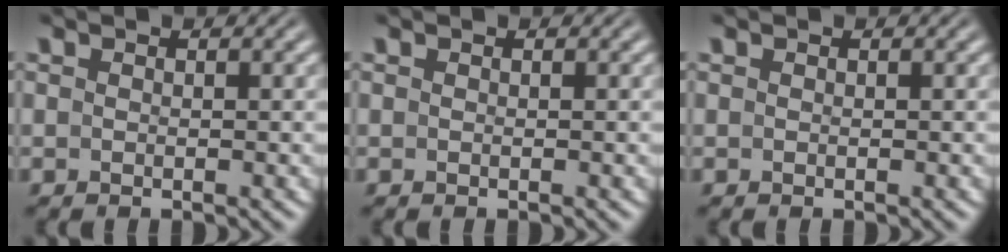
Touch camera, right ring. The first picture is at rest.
{"total": 0.0}
{"total": 0.0}